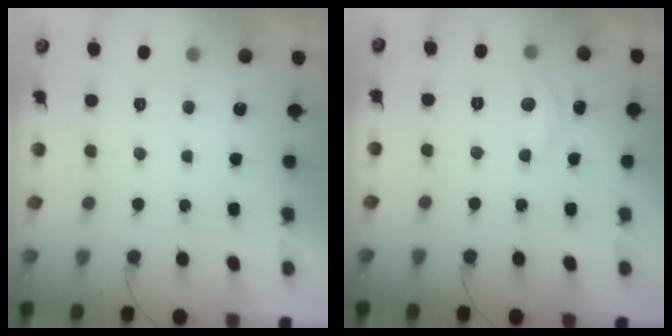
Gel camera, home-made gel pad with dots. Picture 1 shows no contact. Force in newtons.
{"total": 5.9, "press": 5.9, "slide": 0.8}